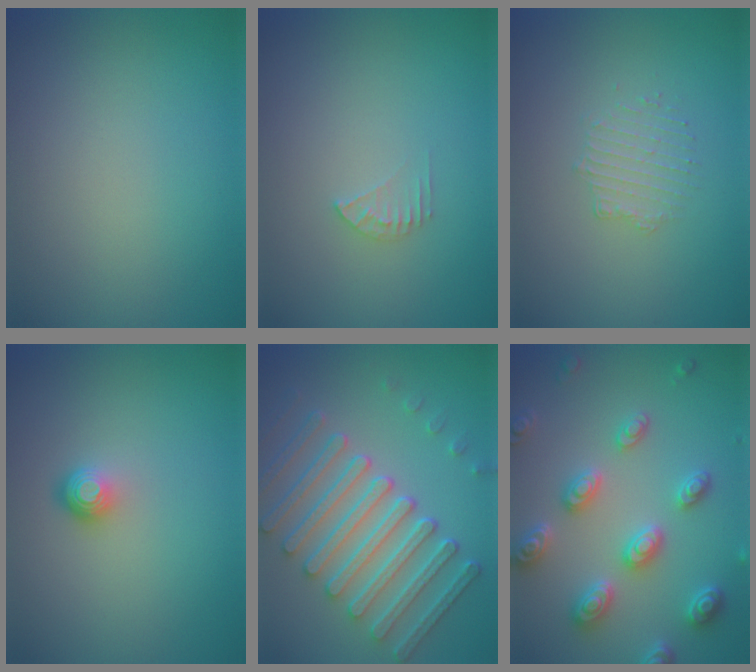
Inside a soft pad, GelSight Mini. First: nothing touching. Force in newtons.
{"total": 1.3, "press": 1.3, "slide": 0.1}
{"total": 1.6, "press": 0.9, "slide": 1.3}
{"total": 1.8, "press": 1.2, "slide": 1.3}
{"total": 7.9, "press": 6.2, "slide": 5.0}
{"total": 4.5, "press": 4.4, "slide": 1.2}